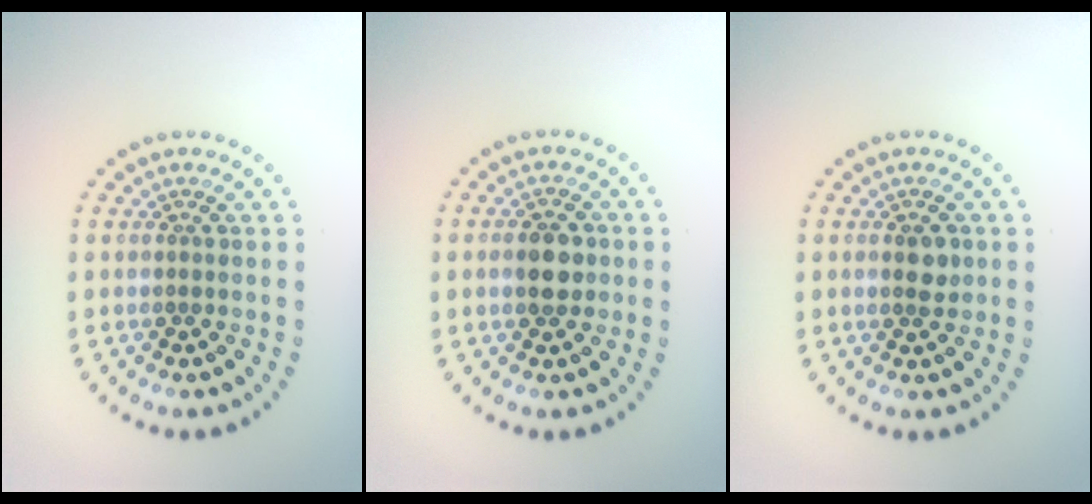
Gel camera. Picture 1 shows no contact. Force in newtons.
{"total": 3.3, "press": 3.3, "slide": 0.1}
{"total": 1.7, "press": 1.7, "slide": 0.2}